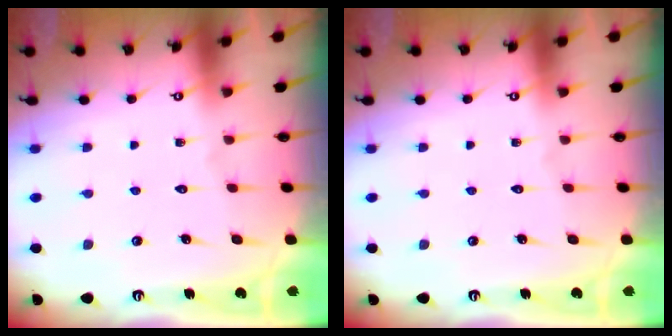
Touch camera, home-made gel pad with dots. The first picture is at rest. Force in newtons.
{"total": 0.0}